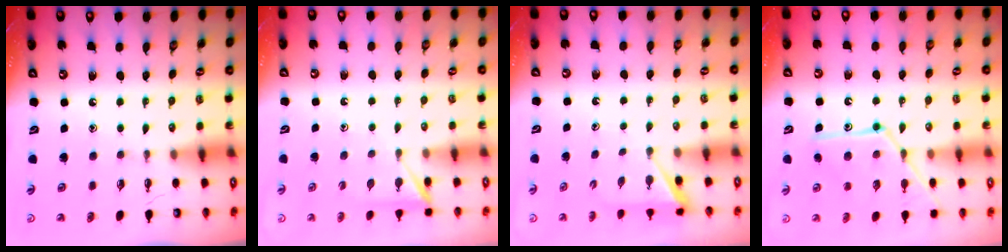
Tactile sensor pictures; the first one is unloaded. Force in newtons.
{"total": 5.2, "press": 5.2, "slide": 0.6}
{"total": 2.0, "press": 2.0, "slide": 0.3}
{"total": 13.9, "press": 13.8, "slide": 0.9}